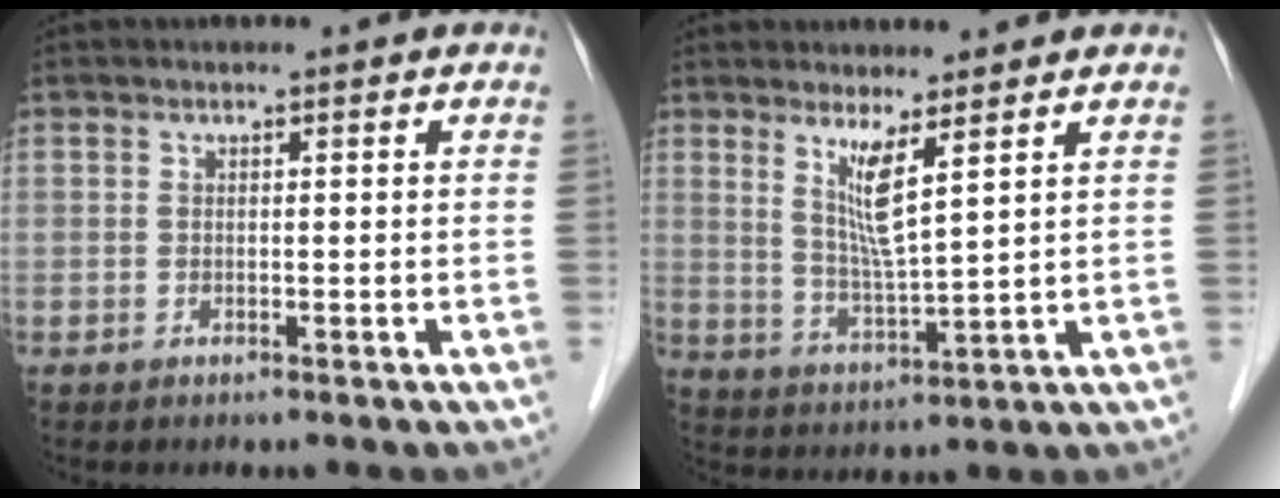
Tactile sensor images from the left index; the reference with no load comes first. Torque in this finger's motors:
{"motor_torque": [0.99, -0.61, 0.52, 0.08]}